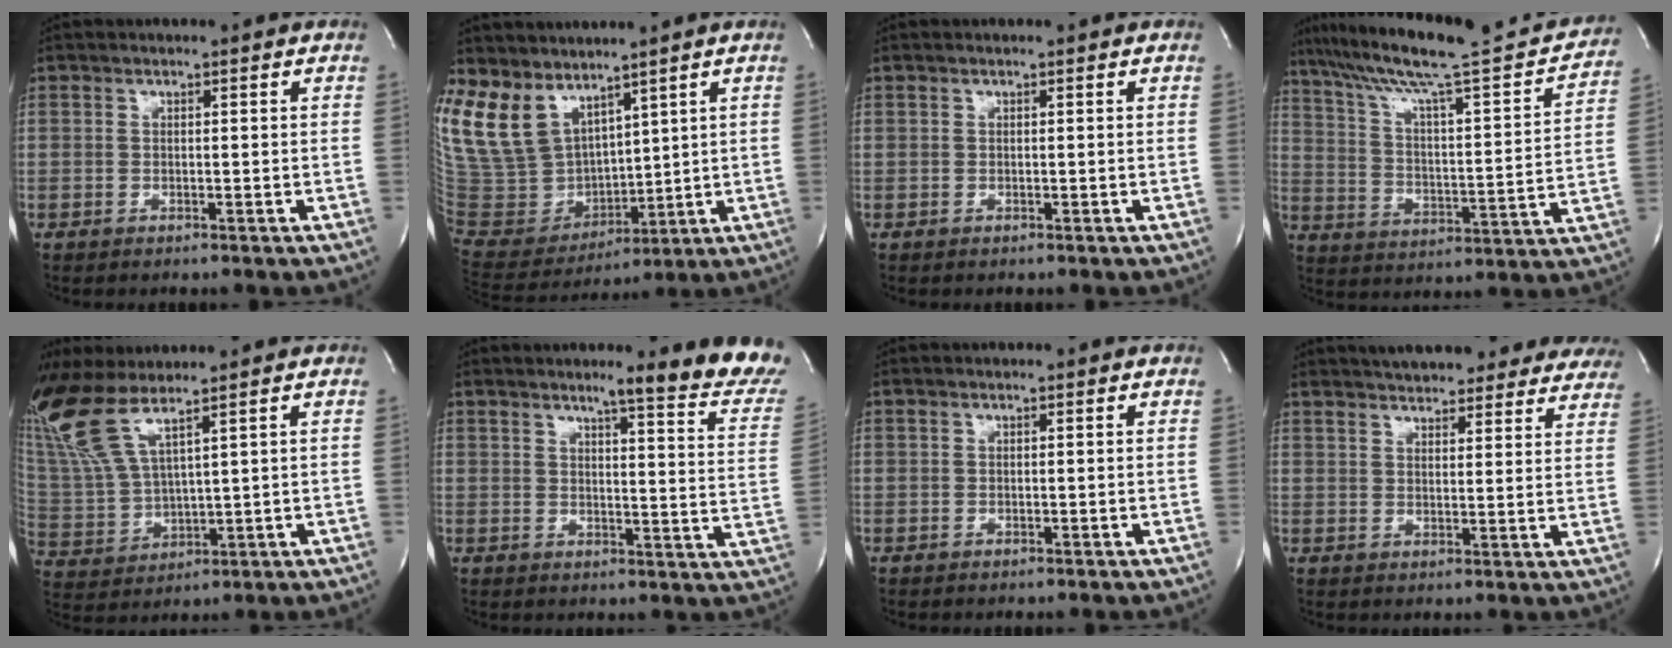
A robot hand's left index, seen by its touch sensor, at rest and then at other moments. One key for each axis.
{"total": 19.9, "fx": 13.9, "fy": 11.5, "fz": 8.3, "tx": -0.231, "ty": 0.026, "tz": 0.292}
{"total": 0.0}
{"total": 25.0, "fx": 21.5, "fy": 2.4, "fz": 12.6, "tx": -0.204, "ty": -0.006, "tz": 0.302}
{"total": 12.3, "fx": 8.9, "fy": 2.2, "fz": 8.2, "tx": -0.199, "ty": -0.004, "tz": 0.187}
{"total": 14.6, "fx": 12.9, "fy": 0.3, "fz": 6.8, "tx": -0.070, "ty": -0.075, "tz": 0.136}
{"total": 0.0}
{"total": 25.1, "fx": 22.6, "fy": 6.7, "fz": 8.6, "tx": -0.138, "ty": -0.018, "tz": 0.272}